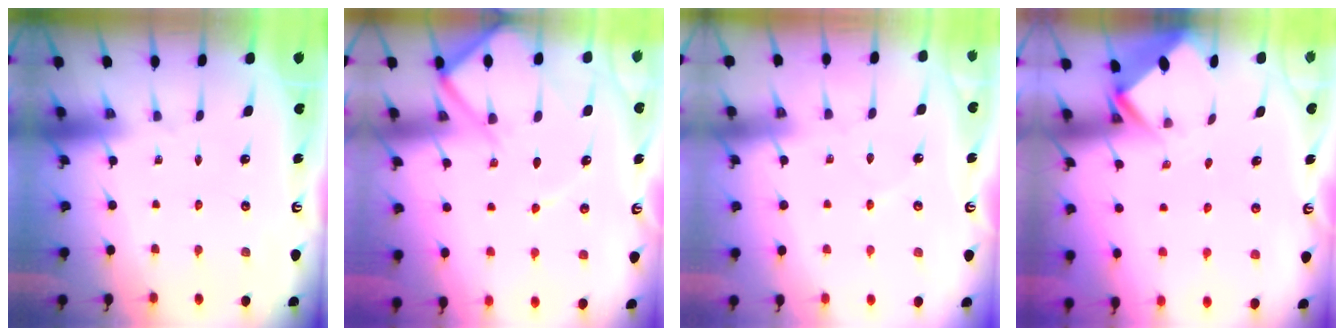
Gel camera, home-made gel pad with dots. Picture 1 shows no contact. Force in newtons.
{"total": 9.0, "press": 9.0, "slide": 1.0}
{"total": 4.8, "press": 4.8, "slide": 0.6}
{"total": 2.7, "press": 2.7, "slide": 0.2}